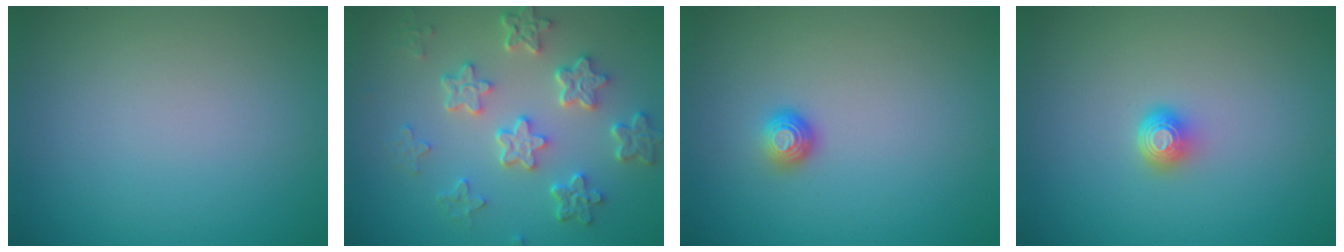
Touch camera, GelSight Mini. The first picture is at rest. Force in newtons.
{"total": 5.4, "press": 4.1, "slide": 3.5}
{"total": 1.3, "press": 1.0, "slide": 0.9}
{"total": 1.6, "press": 1.2, "slide": 1.1}